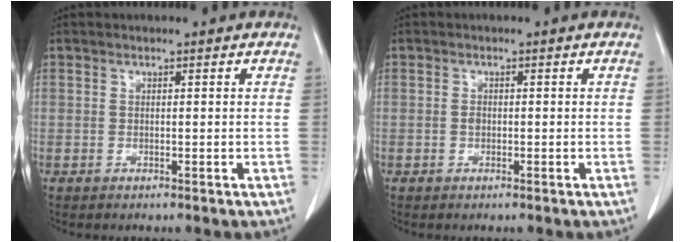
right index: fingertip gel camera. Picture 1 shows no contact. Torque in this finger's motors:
{"motor_torque": [-0.03, 0.07, 0.00, 0.03]}